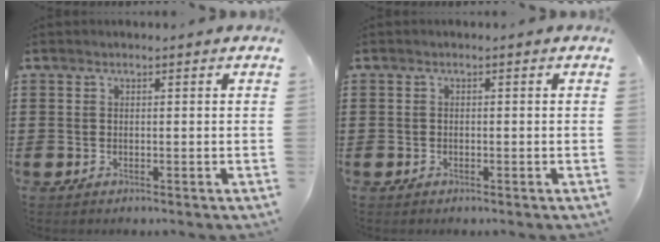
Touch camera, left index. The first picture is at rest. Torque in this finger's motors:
{"motor_torque": [-0.24, 0.19, -0.16, -0.04]}